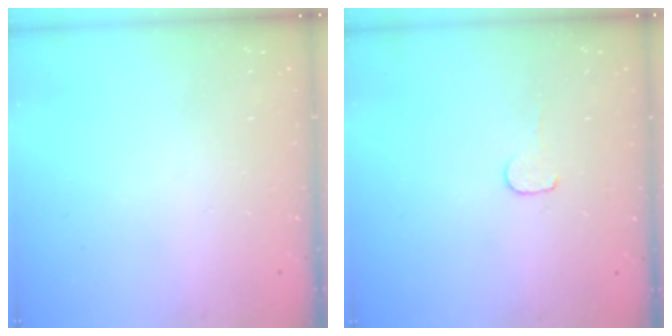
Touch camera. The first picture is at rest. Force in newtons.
{"total": 3.7, "press": 3.6, "slide": 0.3}